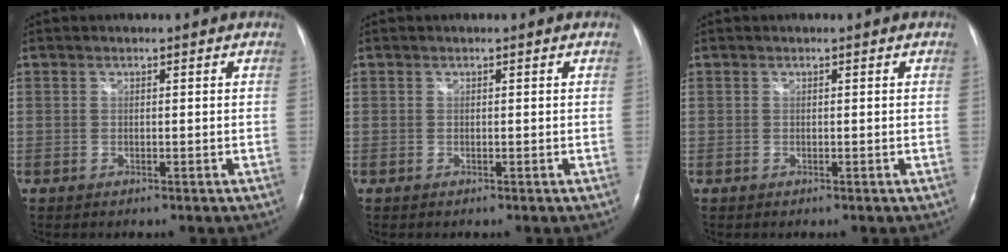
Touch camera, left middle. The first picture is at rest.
{"total": 0.0}
{"total": 0.0}